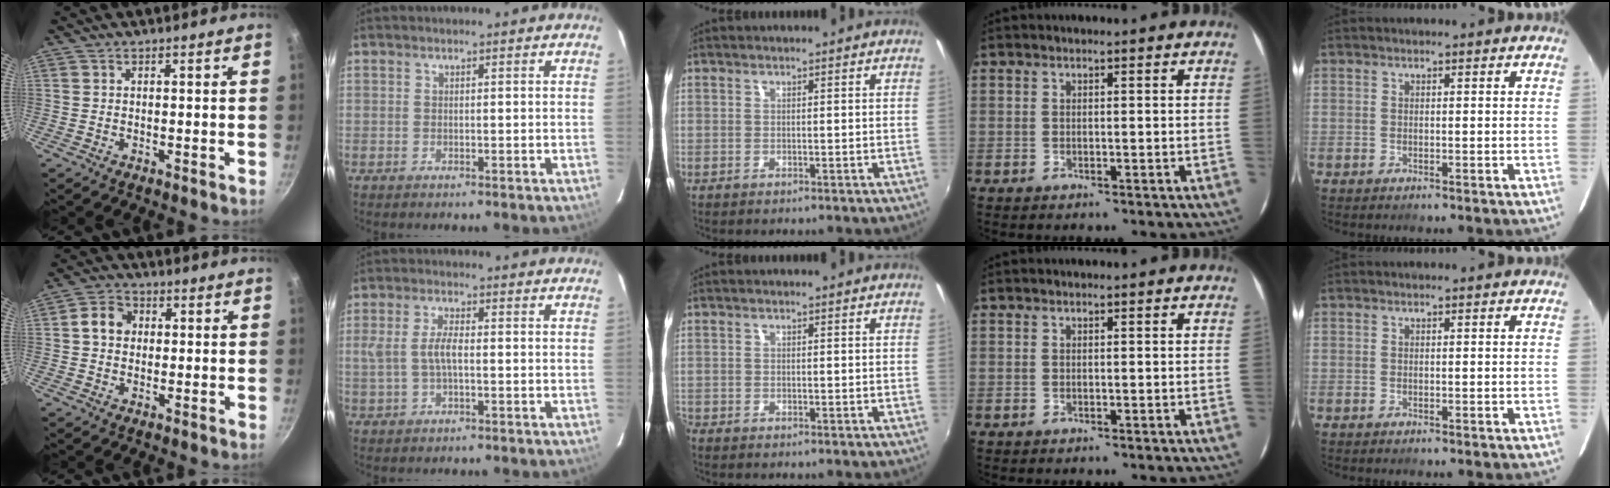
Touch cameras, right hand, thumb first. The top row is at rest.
{"thumb": {"total": 5.5, "force": [0.7, 4.5, 3.1], "torque": [-0.034, 0.011, 0.000]}, "index": {"total": 4.8, "force": [-0.4, 1.9, 4.4], "torque": [-0.088, 0.003, -0.003]}, "middle": {"total": 0.8, "force": [-0.8, 0.2, 0.1], "torque": [-0.005, -0.005, -0.018]}}